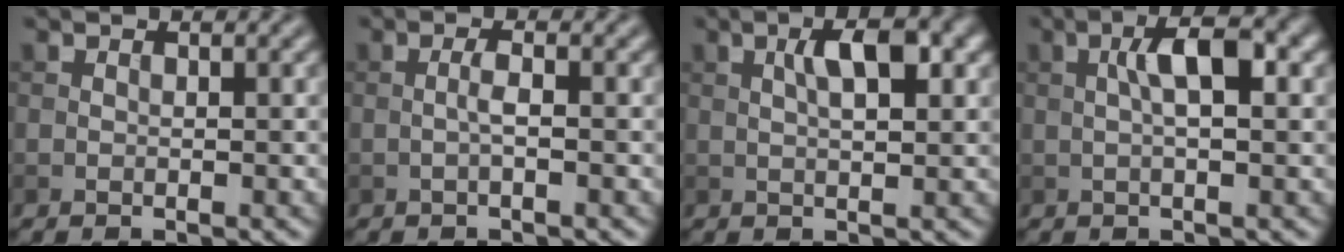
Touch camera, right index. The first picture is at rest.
{"total": 1.2, "force": [-0.3, 0.1, 1.1], "torque": [-0.023, 0.003, -0.007]}
{"total": 4.1, "force": [1.3, 1.3, 3.7], "torque": [-0.063, 0.007, 0.020]}
{"total": 4.3, "force": [0.8, 1.1, 4.1], "torque": [-0.075, 0.009, 0.012]}